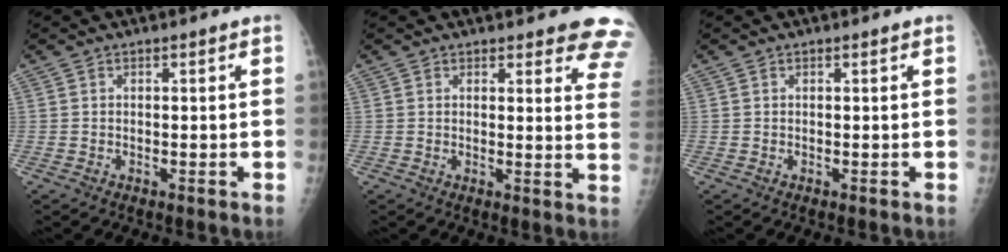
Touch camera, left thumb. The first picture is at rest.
{"total": 10.0, "force": [8.7, 2.8, 4.1], "torque": [0.001, -0.046, 0.070]}
{"total": 0.0}